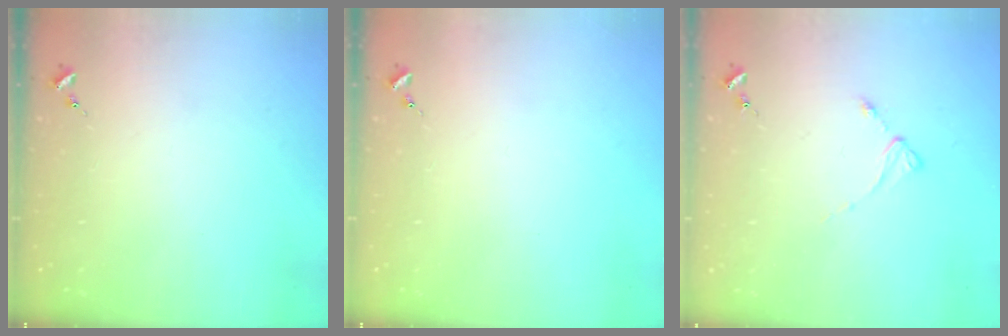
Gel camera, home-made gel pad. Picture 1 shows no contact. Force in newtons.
{"total": 0.0}
{"total": 2.4, "press": 2.4, "slide": 0.3}